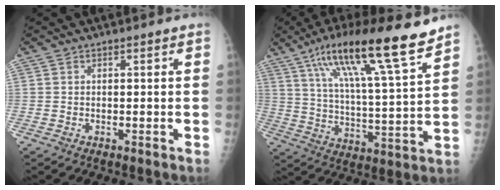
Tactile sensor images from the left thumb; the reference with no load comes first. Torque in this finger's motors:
{"motor_torque": [0.47, 0.43, 1.62, -1.16, 0.43]}